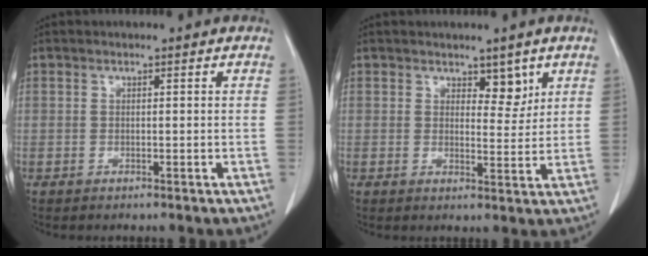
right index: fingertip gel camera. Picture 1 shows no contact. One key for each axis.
{"total": 3.4, "fx": 2.1, "fy": 1.7, "fz": 2.1, "tx": -0.019, "ty": -0.006, "tz": 0.031}